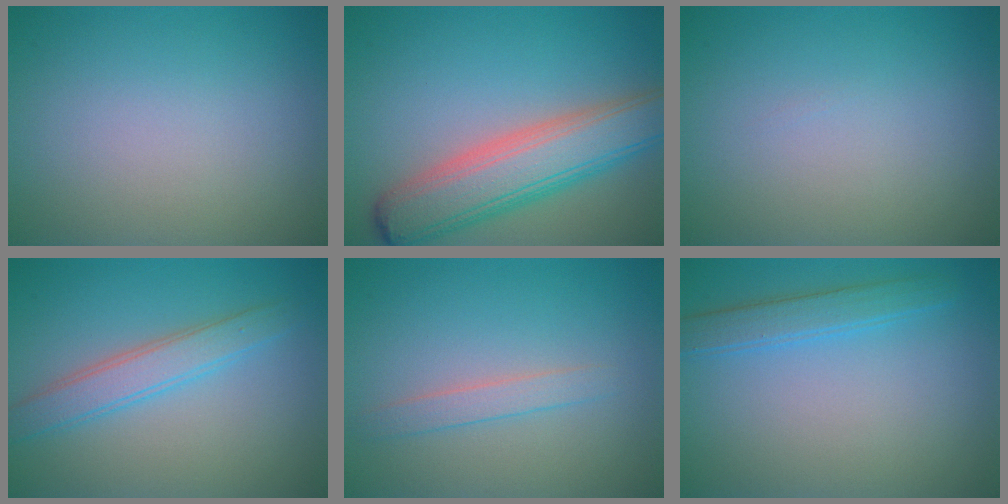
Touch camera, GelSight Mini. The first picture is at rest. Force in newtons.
{"total": 7.6, "press": 7.6, "slide": 0.4}
{"total": 0.0}
{"total": 3.2, "press": 3.2, "slide": 0.3}
{"total": 1.6, "press": 1.6, "slide": 0.1}
{"total": 2.5, "press": 2.5, "slide": 0.1}